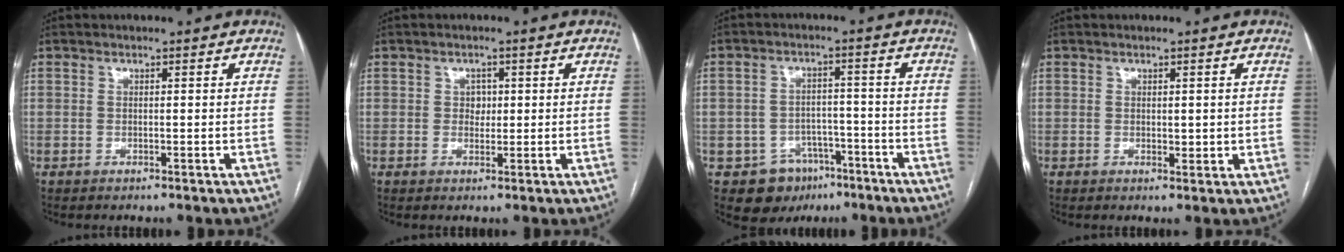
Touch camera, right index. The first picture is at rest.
{"total": 1.9, "force": [0.3, 1.5, 1.1], "torque": [-0.011, 0.002, 0.004]}
{"total": 7.3, "force": [-4.1, 5.9, 1.3], "torque": [-0.013, 0.015, -0.051]}
{"total": 1.9, "force": [0.2, 1.2, 1.5], "torque": [-0.016, -0.004, 0.007]}